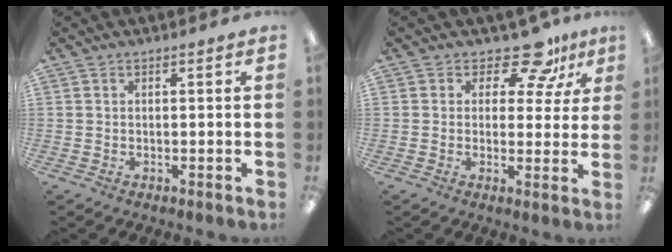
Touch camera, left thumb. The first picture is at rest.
{"total": 10.3, "force": [7.7, 4.7, 5.0], "torque": [-0.070, -0.052, 0.137]}